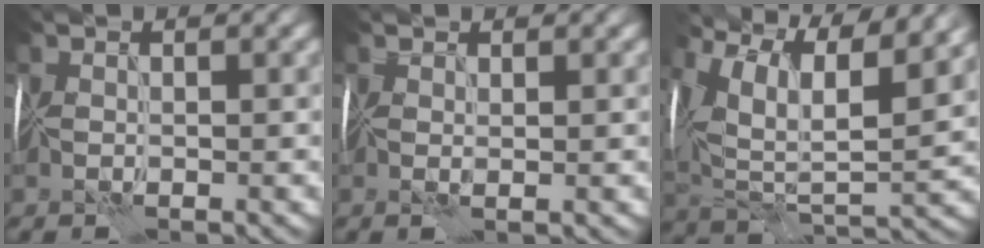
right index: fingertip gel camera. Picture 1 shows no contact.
{"total": 0.9, "force": [0.6, 0.1, 0.7], "torque": [-0.013, 0.005, 0.008]}
{"total": 12.8, "force": [7.4, 5.7, 8.8], "torque": [-0.166, 0.020, 0.130]}